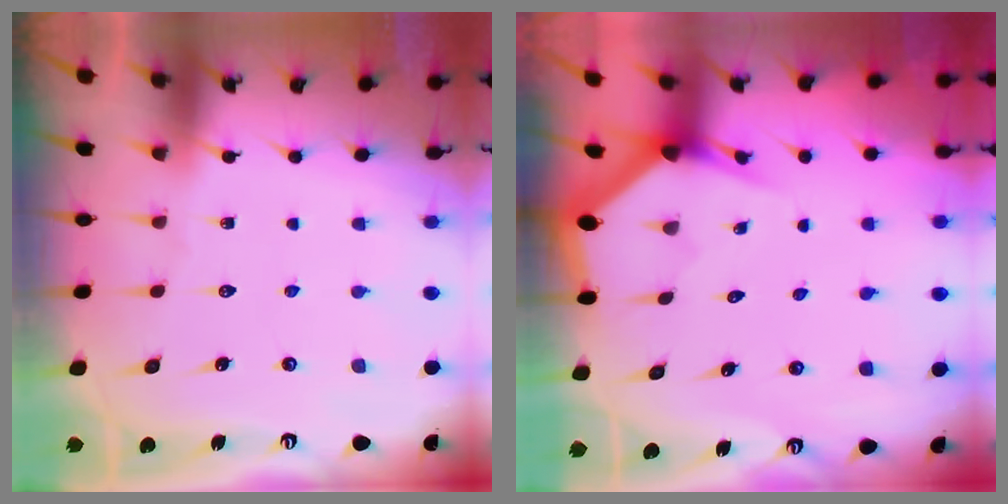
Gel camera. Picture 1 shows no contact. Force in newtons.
{"total": 3.0, "press": 3.0, "slide": 0.1}